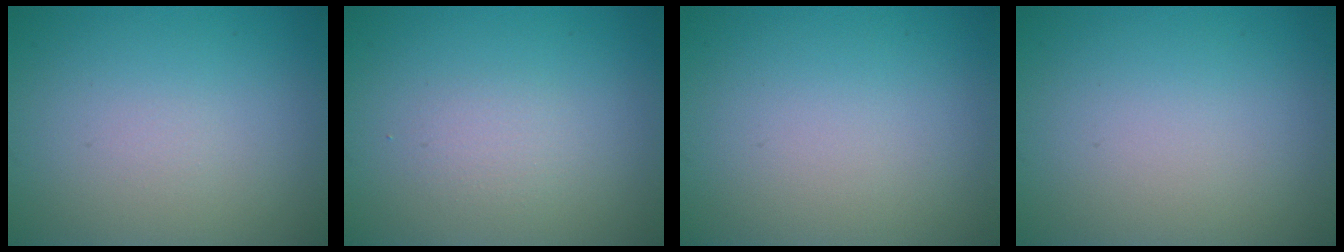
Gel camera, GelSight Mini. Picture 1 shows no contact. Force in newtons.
{"total": 1.2, "press": 1.2, "slide": 0.1}
{"total": 0.0}
{"total": 0.0}